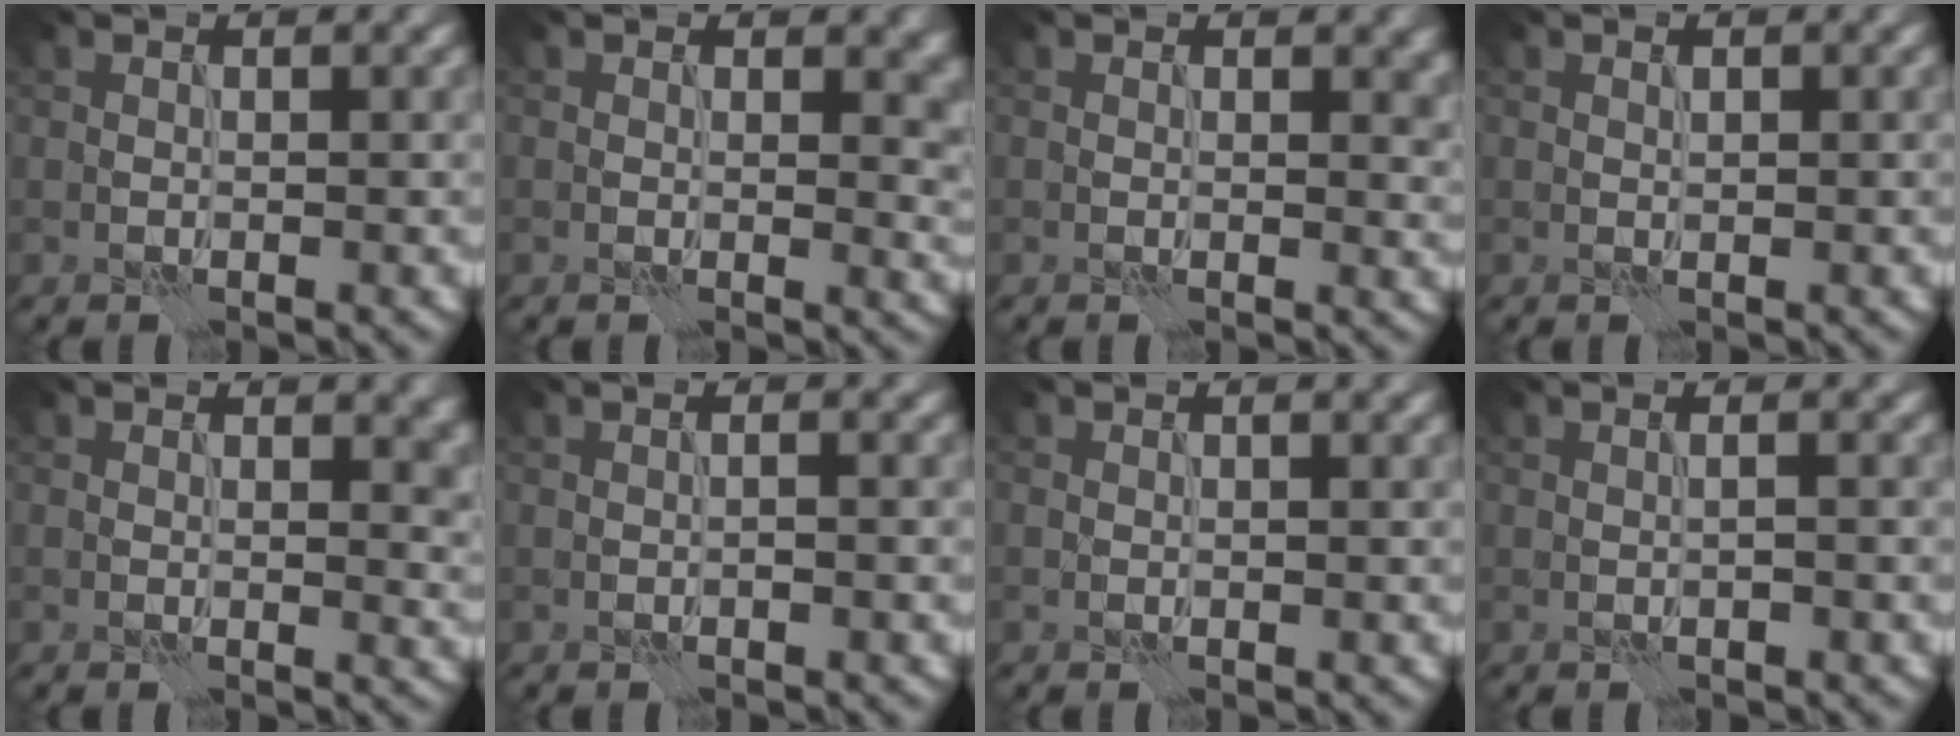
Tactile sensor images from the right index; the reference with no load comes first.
{"total": 3.8, "force": [1.2, 2.1, 2.9], "torque": [-0.025, -0.004, 0.023]}
{"total": 2.5, "force": [0.9, 1.3, 2.0], "torque": [-0.014, -0.001, 0.016]}
{"total": 0.0}
{"total": 3.3, "force": [1.1, 1.8, 2.5], "torque": [-0.019, -0.003, 0.021]}
{"total": 1.2, "force": [-0.1, 0.4, 1.1], "torque": [-0.004, -0.001, -0.008]}
{"total": 0.0}
{"total": 1.5, "force": [0.1, 0.7, 1.4], "torque": [-0.004, 0.001, -0.012]}